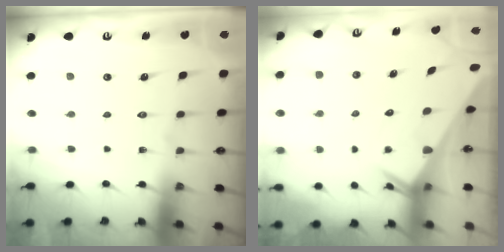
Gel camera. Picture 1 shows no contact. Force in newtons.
{"total": 2.7, "press": 2.7, "slide": 0.1}